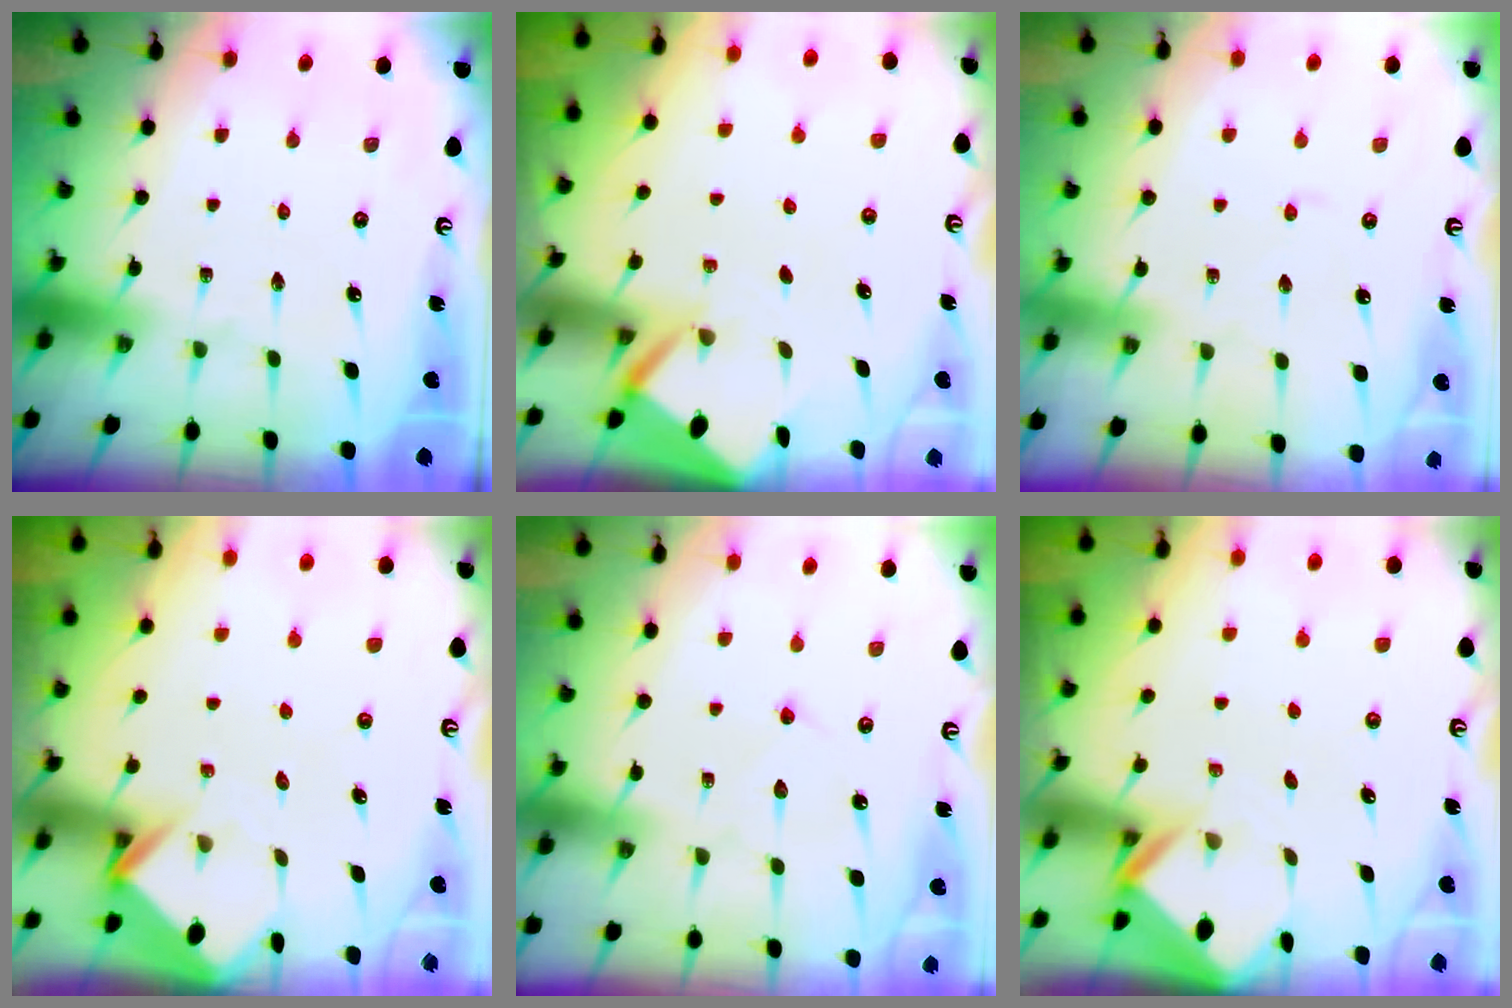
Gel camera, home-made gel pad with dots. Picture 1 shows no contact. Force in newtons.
{"total": 2.5, "press": 2.5, "slide": 0.3}
{"total": 1.3, "press": 1.3, "slide": 0.2}
{"total": 3.8, "press": 3.8, "slide": 0.2}
{"total": 4.4, "press": 4.4, "slide": 0.5}
{"total": 2.4, "press": 2.4, "slide": 0.1}